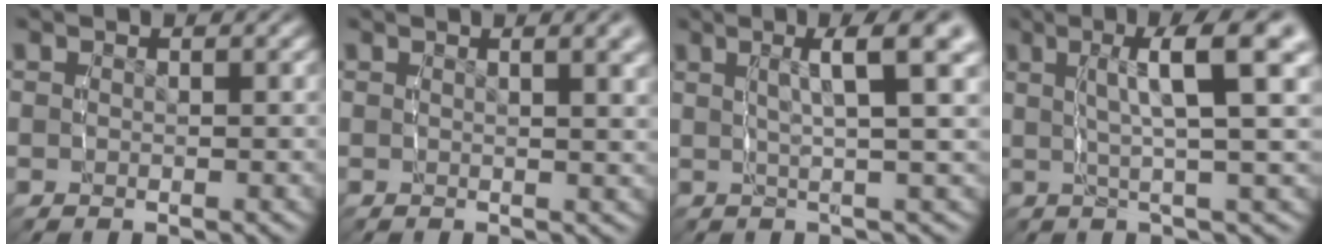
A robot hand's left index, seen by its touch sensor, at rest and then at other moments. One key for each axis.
{"total": 2.5, "fx": 1.3, "fy": -0.1, "fz": 2.1, "tx": -0.024, "ty": 0.004, "tz": 0.021}
{"total": 6.6, "fx": 2.8, "fy": 0.9, "fz": 5.9, "tx": -0.074, "ty": 0.023, "tz": 0.039}
{"total": 7.8, "fx": 2.8, "fy": 0.9, "fz": 7.3, "tx": -0.098, "ty": 0.021, "tz": 0.040}